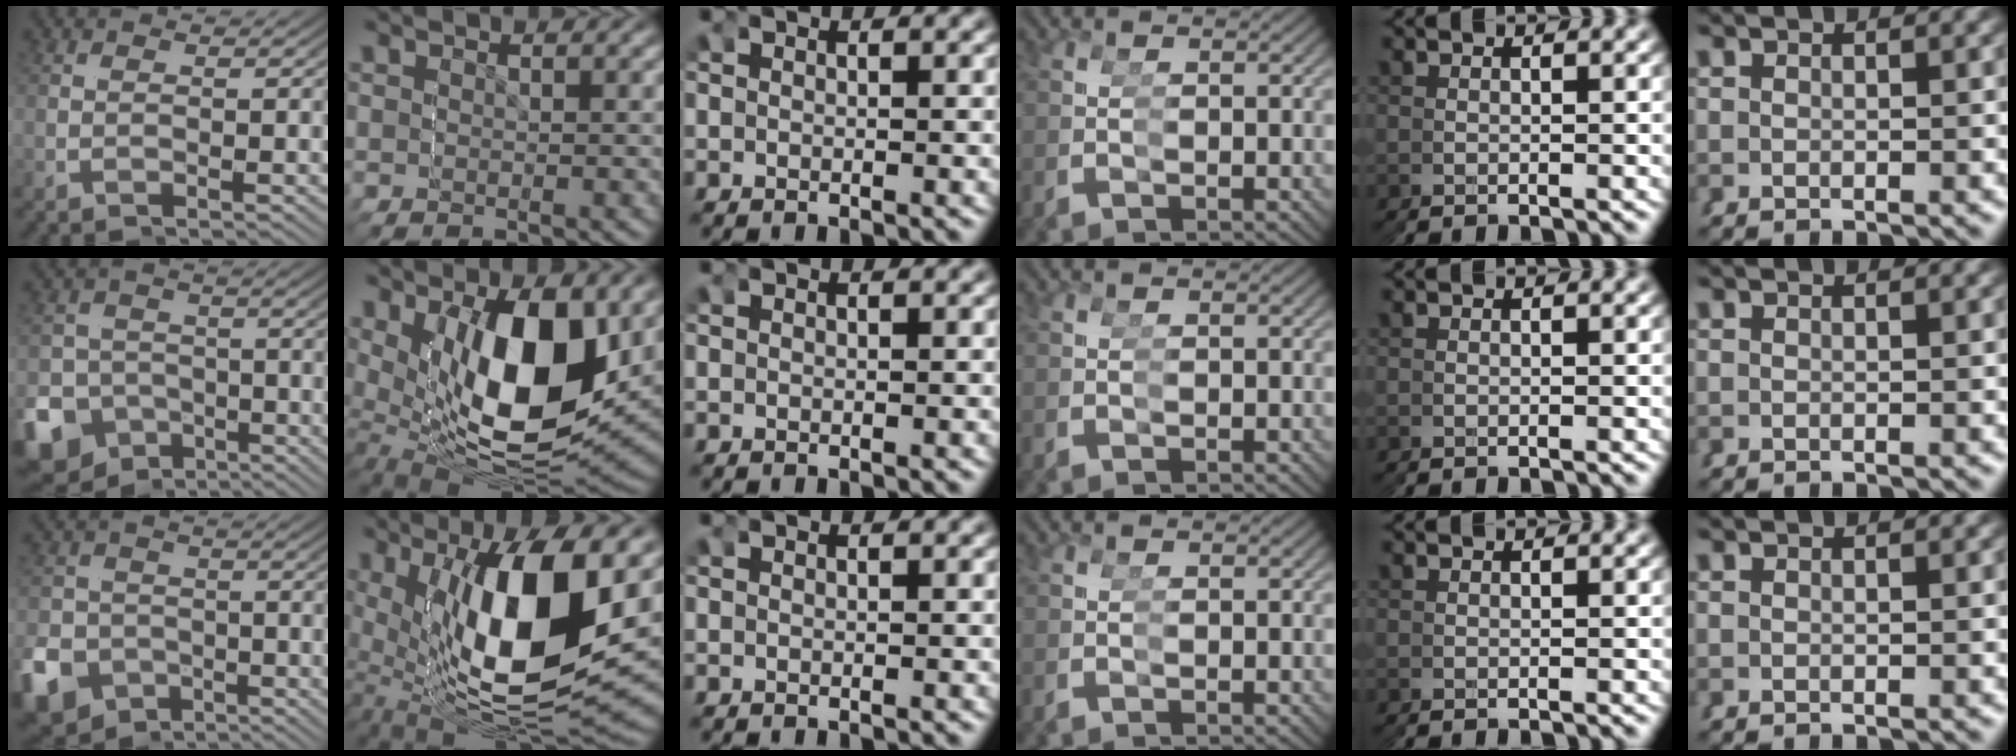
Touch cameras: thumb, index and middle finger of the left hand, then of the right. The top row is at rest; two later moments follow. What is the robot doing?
{"motion": "grasp_and_lifting", "object": "markers"}